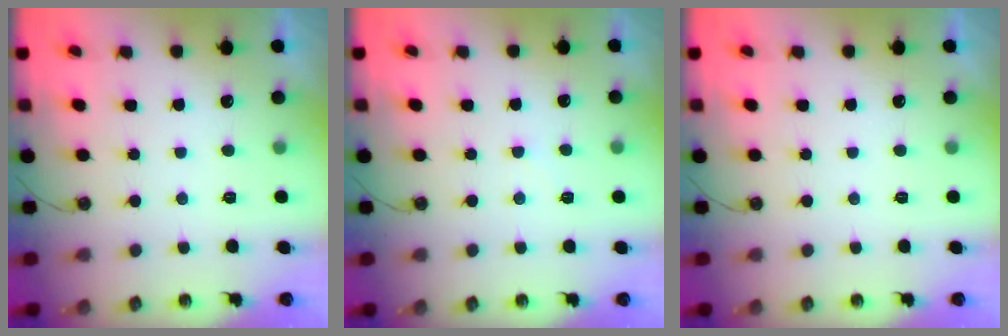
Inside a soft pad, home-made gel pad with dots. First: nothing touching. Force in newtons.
{"total": 4.2, "press": 4.2, "slide": 0.7}
{"total": 0.0}